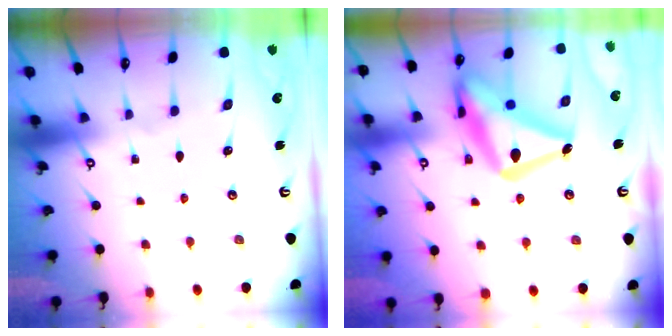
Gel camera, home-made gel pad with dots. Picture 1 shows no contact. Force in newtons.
{"total": 25.1, "press": 25.0, "slide": 1.6}